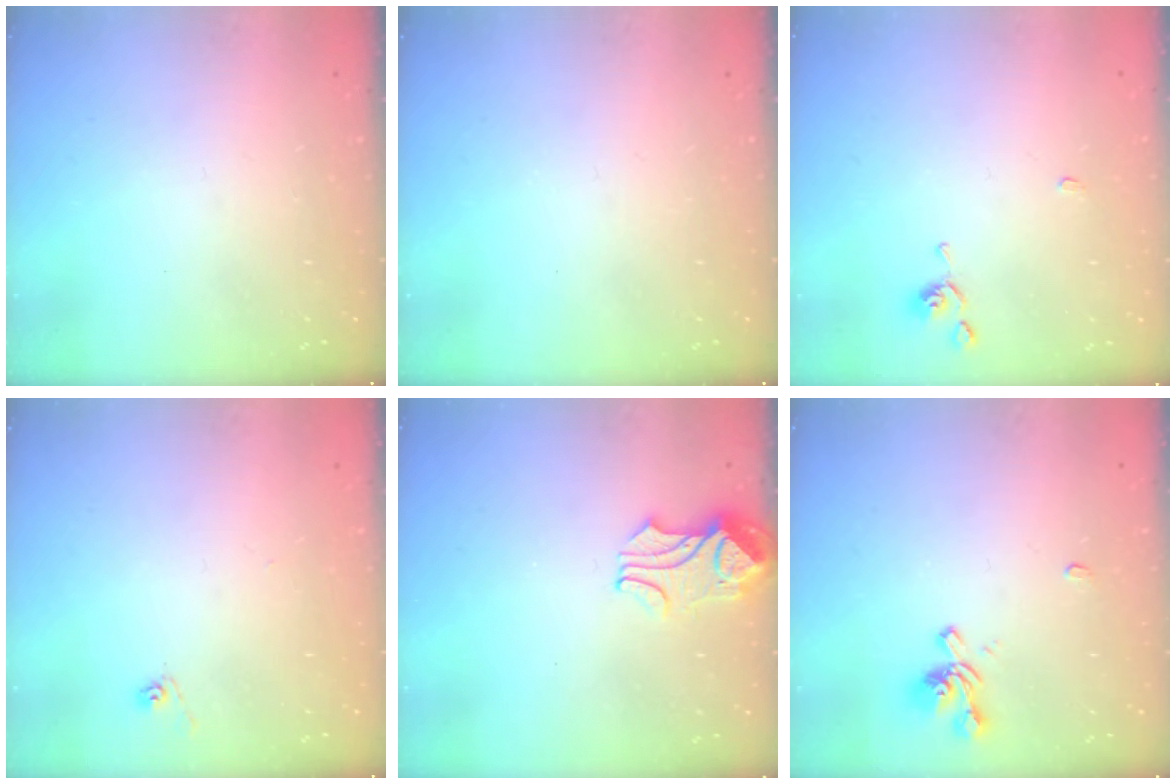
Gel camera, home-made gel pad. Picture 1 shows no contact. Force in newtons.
{"total": 0.0}
{"total": 0.9, "press": 0.8, "slide": 0.4}
{"total": 3.9, "press": 3.9, "slide": 0.2}
{"total": 2.3, "press": 2.3, "slide": 0.6}
{"total": 1.8, "press": 1.4, "slide": 1.1}